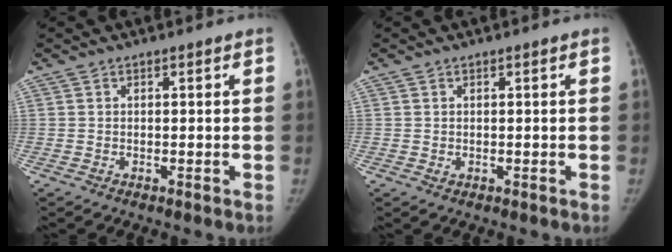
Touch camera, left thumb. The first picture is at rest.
{"total": 0.6, "force": [0.2, 0.4, 0.3], "torque": [-0.001, -0.002, 0.006]}